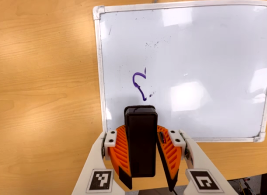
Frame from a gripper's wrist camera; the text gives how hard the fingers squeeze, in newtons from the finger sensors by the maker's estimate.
{"total": 9.8, "left": 9.0, "right": 10.7}